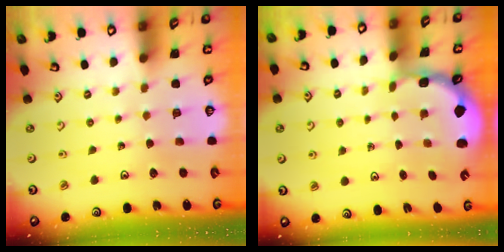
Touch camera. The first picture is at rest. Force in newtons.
{"total": 1.6, "press": 1.5, "slide": 0.4}